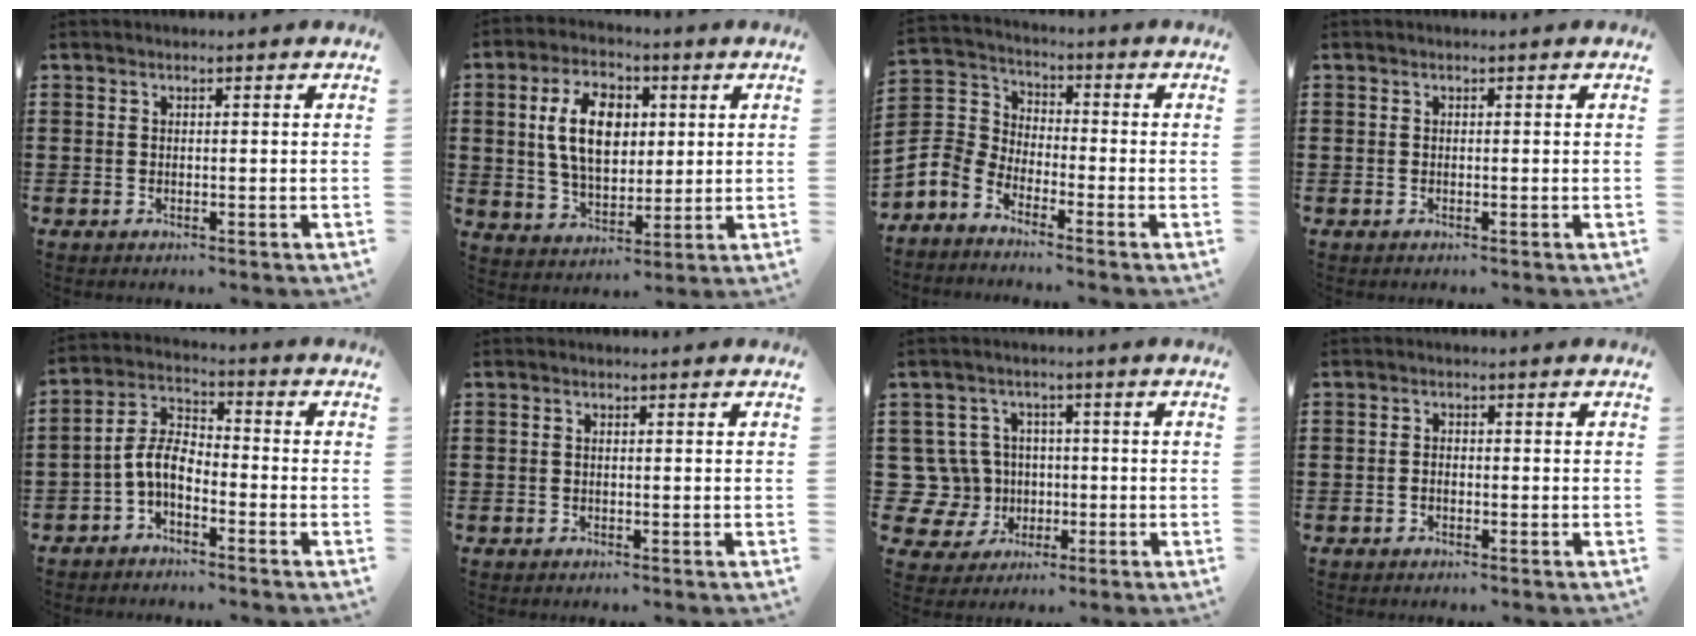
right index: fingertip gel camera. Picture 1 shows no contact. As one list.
[{"total": 10.4, "force": [2.1, 6.3, 8.0], "torque": [-0.177, 0.010, 0.031]}, {"total": 4.3, "force": [-3.6, 2.3, 0.7], "torque": [-0.050, -0.008, -0.084]}, {"total": 0.0}, {"total": 5.4, "force": [-2.8, 2.5, 4.0], "torque": [-0.104, 0.003, -0.063]}, {"total": 0.0}, {"total": 8.0, "force": [-0.3, 7.6, 2.4], "torque": [-0.110, 0.007, -0.004]}, {"total": 0.9, "force": [-0.5, 0.5, 0.4], "torque": [-0.010, -0.002, -0.010]}]